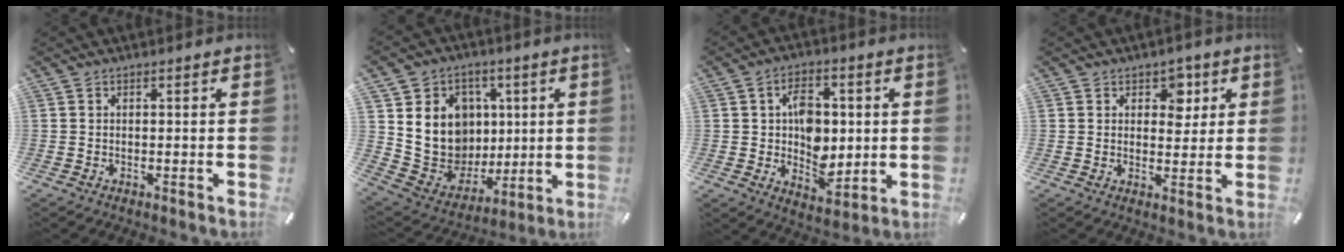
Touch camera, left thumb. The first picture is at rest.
{"total": 15.7, "force": [3.3, 14.6, 4.8], "torque": [-0.083, -0.028, 0.090]}
{"total": 10.3, "force": [0.8, 7.7, 6.8], "torque": [-0.085, 0.005, 0.017]}
{"total": 5.6, "force": [2.4, 4.2, 2.8], "torque": [-0.011, -0.010, 0.030]}